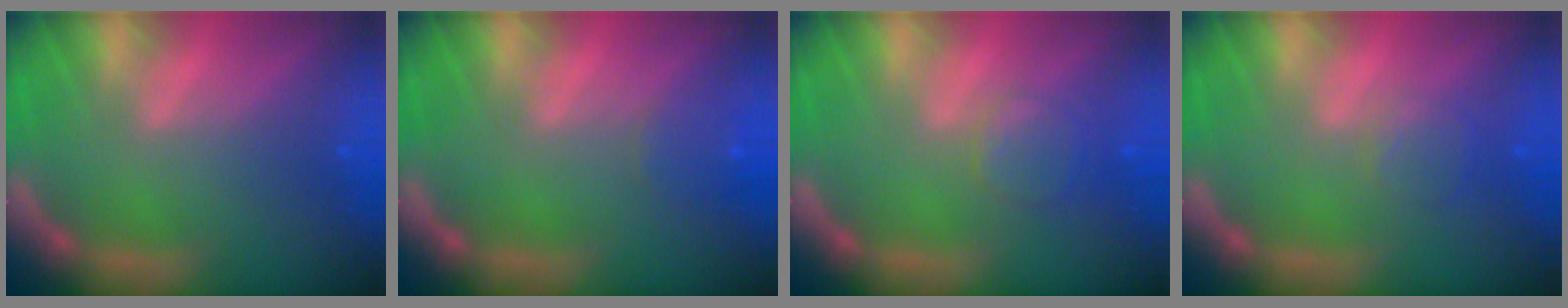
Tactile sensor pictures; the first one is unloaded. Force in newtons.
{"total": 1.9}
{"total": 2.9}
{"total": 2.0}